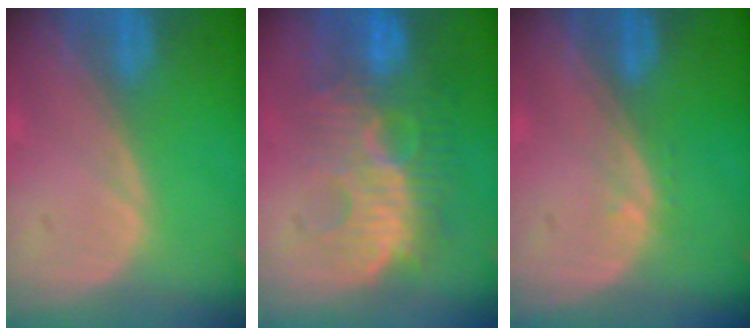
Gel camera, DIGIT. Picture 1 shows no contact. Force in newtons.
{"total": 10.4, "press": 9.8, "slide": 3.4}
{"total": 0.7, "press": 0.7, "slide": 0.2}